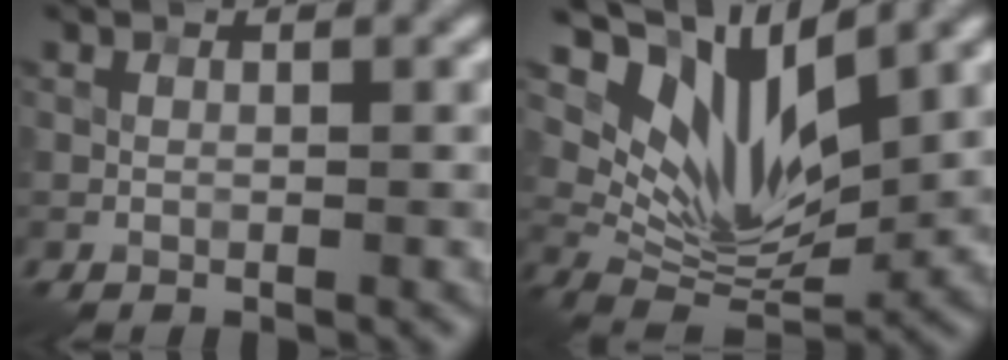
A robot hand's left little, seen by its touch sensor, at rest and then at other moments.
{"total": 9.2, "force": [4.8, 4.2, 6.6], "torque": [-0.125, -0.013, 0.099]}